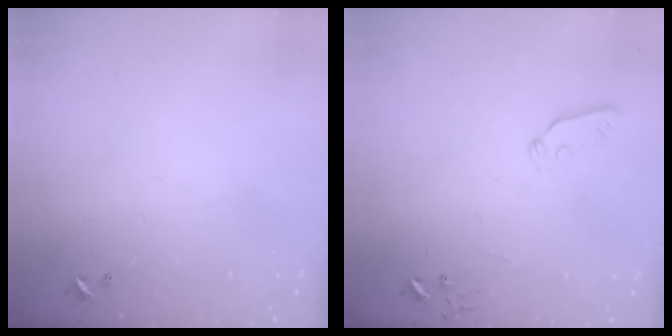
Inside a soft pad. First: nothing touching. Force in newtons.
{"total": 3.9, "press": 3.9, "slide": 0.6}